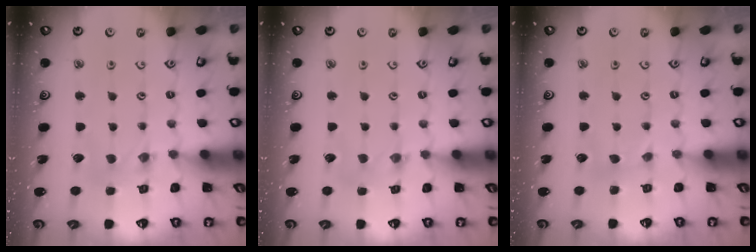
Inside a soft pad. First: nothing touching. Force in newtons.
{"total": 2.6, "press": 2.6, "slide": 0.3}
{"total": 1.6, "press": 1.6, "slide": 0.4}